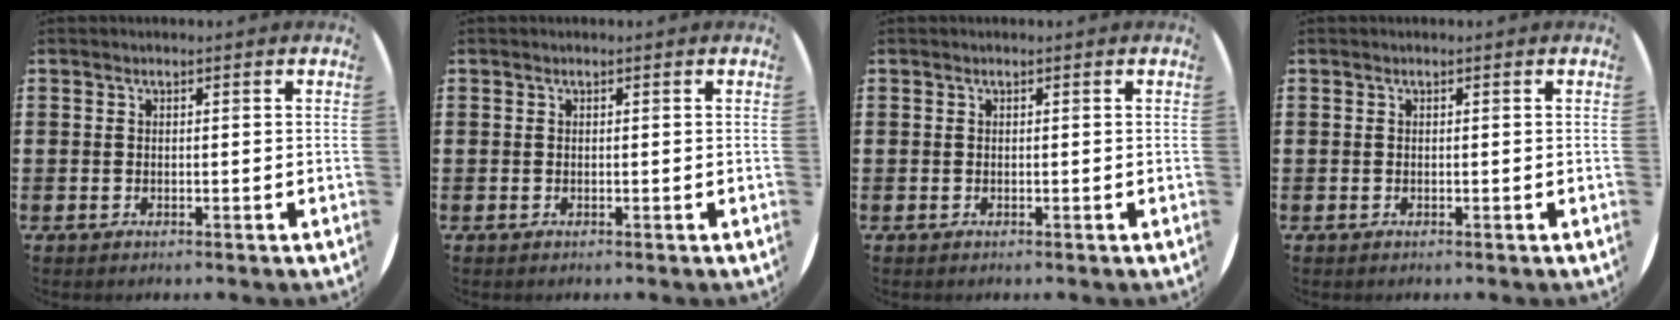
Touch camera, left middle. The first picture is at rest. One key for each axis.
{"total": 0.0}
{"total": 0.0}
{"total": 0.0}